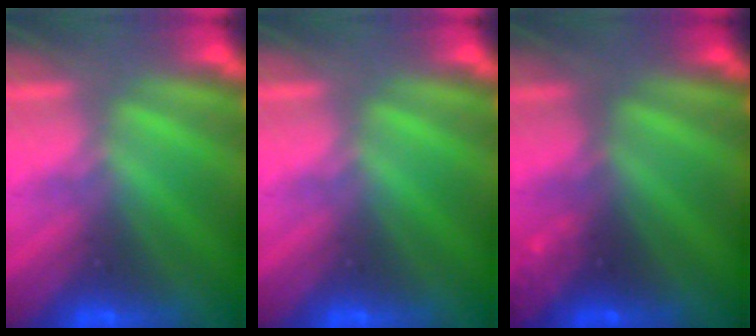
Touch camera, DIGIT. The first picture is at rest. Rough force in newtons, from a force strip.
{"total": 0.0}
{"total": 2.4}